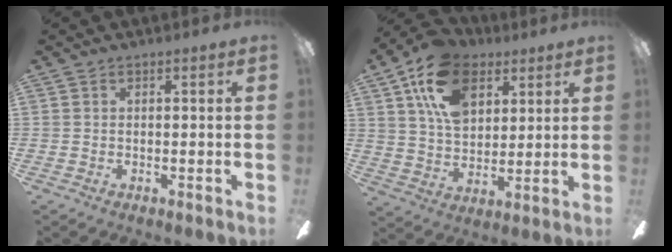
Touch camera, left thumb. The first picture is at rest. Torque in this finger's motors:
{"motor_torque": [0.74, 0.80, 1.37, -1.39, 0.27]}